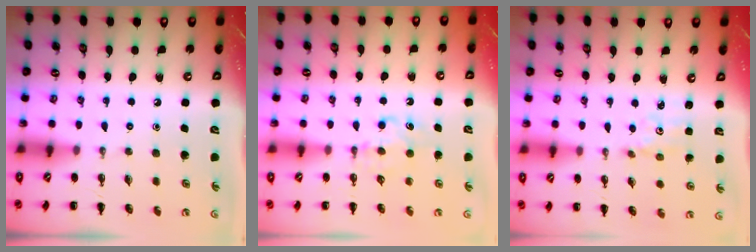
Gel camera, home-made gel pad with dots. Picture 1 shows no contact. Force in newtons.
{"total": 6.7, "press": 6.5, "slide": 1.7}
{"total": 1.8, "press": 1.7, "slide": 0.5}